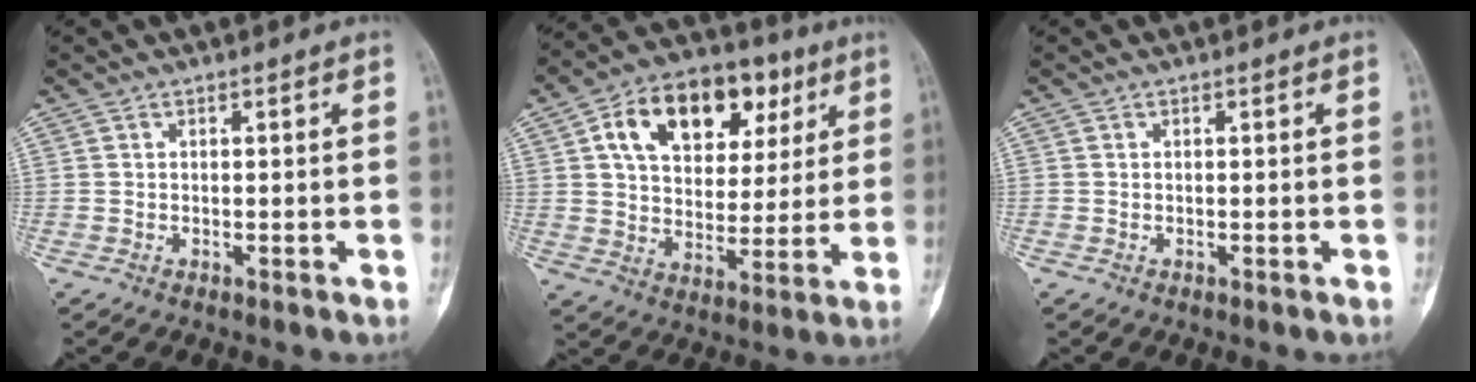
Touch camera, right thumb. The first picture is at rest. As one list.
[{"total": 19.8, "force": [7.9, 12.8, 12.8], "torque": [-0.163, 0.001, 0.122]}, {"total": 0.0}]